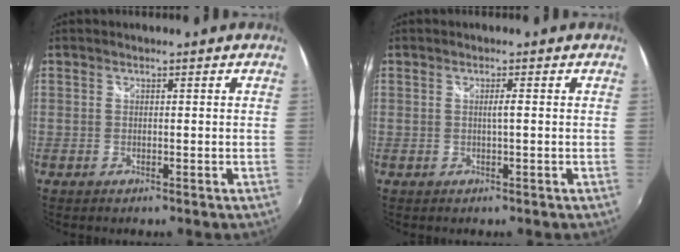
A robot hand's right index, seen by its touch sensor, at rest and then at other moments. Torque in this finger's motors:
{"motor_torque": [-0.12, 0.18, 0.04, 0.02]}